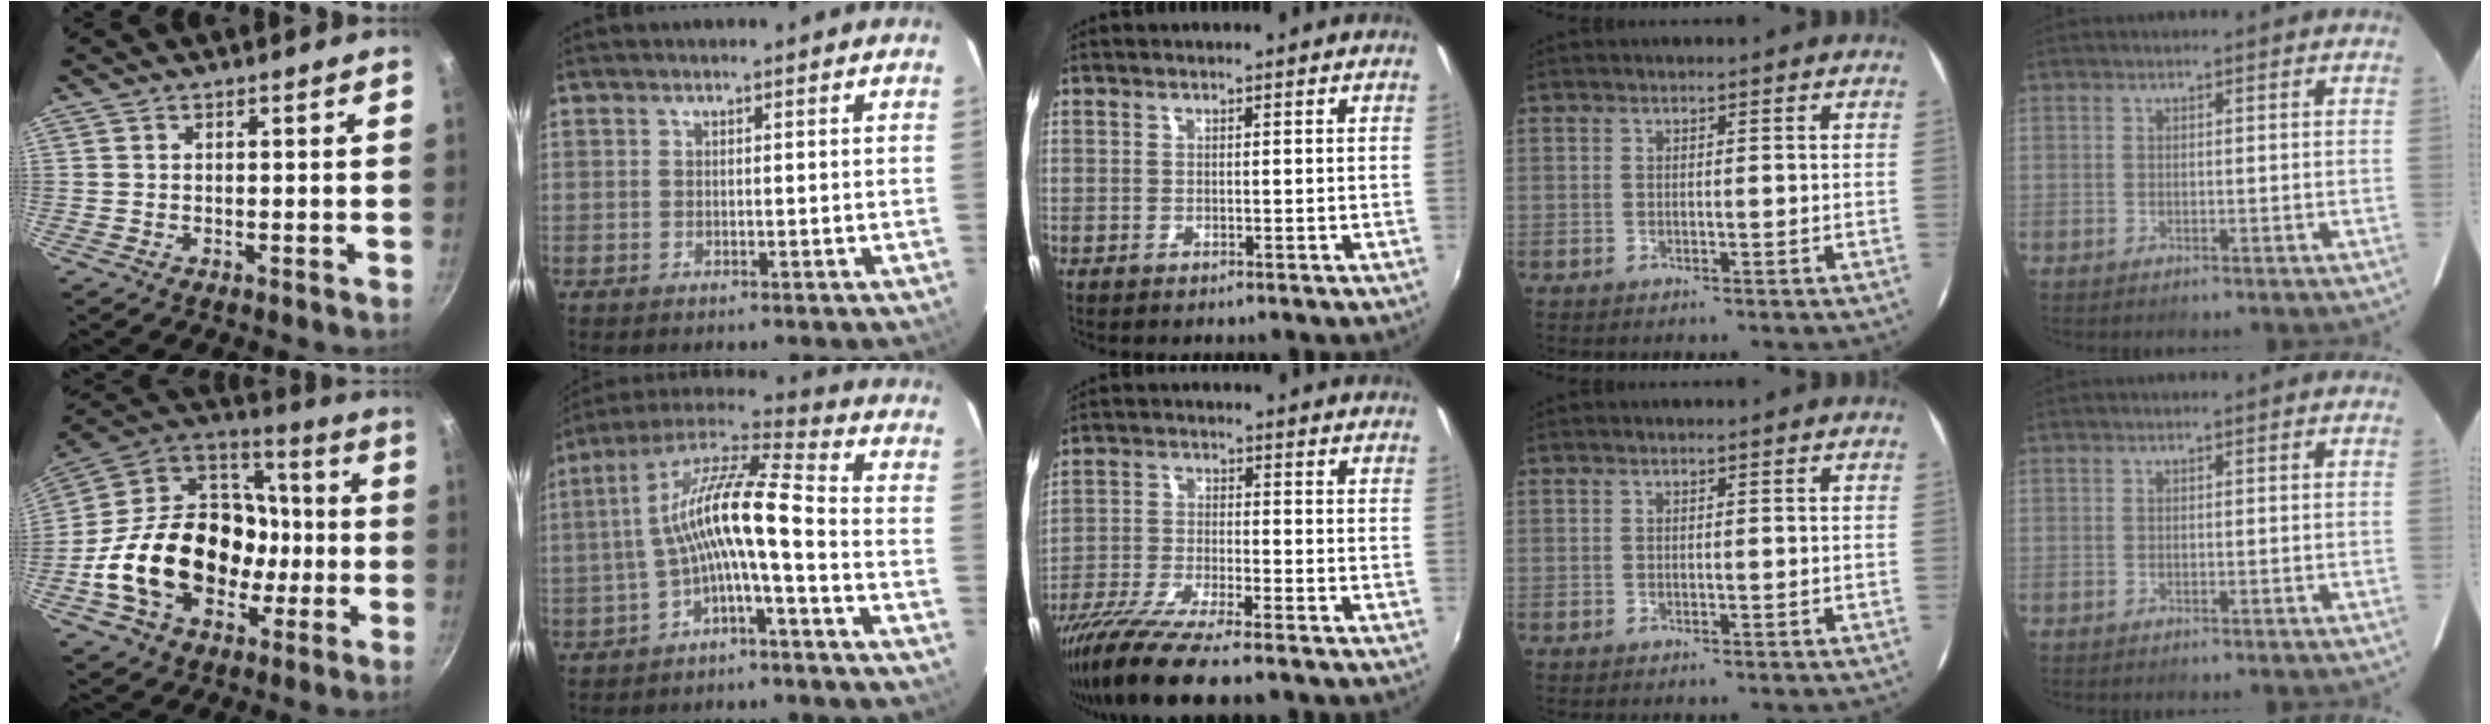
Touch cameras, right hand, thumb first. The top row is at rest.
{"thumb": {"total": 27.9, "force": [-5.5, 20.6, 18.1], "torque": [-0.290, 0.059, -0.078]}, "index": {"total": 12.7, "force": [-2.8, 1.7, 12.3], "torque": [-0.244, 0.021, -0.058]}, "middle": {"total": 12.1, "force": [-9.7, 1.1, 7.2], "torque": [-0.156, -0.041, -0.180]}}